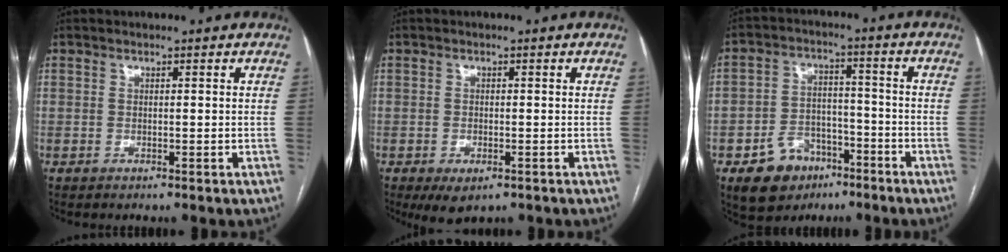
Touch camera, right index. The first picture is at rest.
{"total": 4.1, "force": [-2.2, 1.9, 2.8], "torque": [-0.046, -0.006, -0.025]}
{"total": 9.5, "force": [-5.4, 6.8, 3.8], "torque": [-0.070, 0.021, -0.081]}